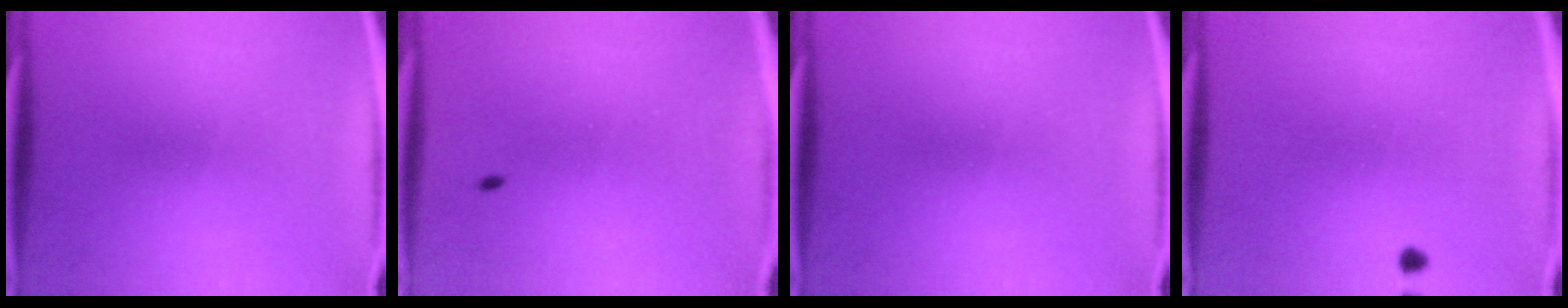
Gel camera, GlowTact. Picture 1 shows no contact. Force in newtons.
{"total": 0.7}
{"total": 0.0}
{"total": 0.7}